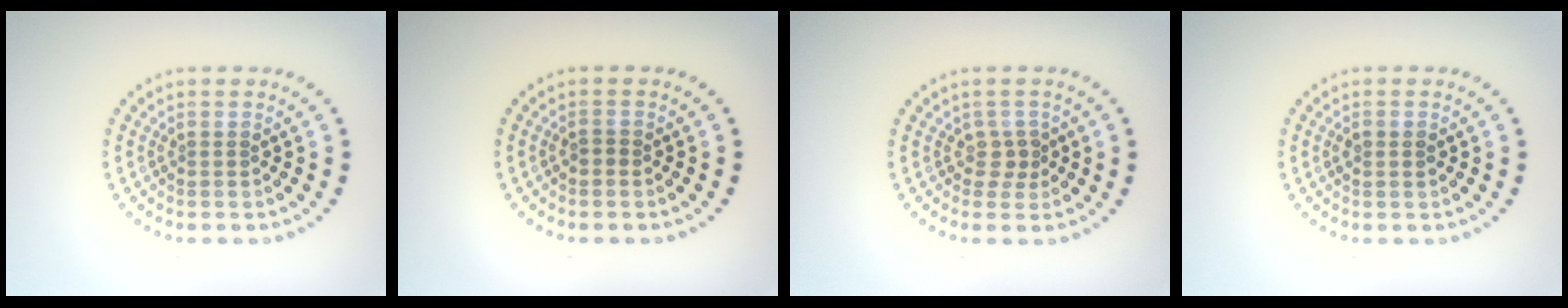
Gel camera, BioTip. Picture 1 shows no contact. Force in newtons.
{"total": 0.7, "press": 0.6, "slide": 0.3}
{"total": 1.4, "press": 1.1, "slide": 0.9}
{"total": 0.9, "press": 0.9, "slide": 0.1}